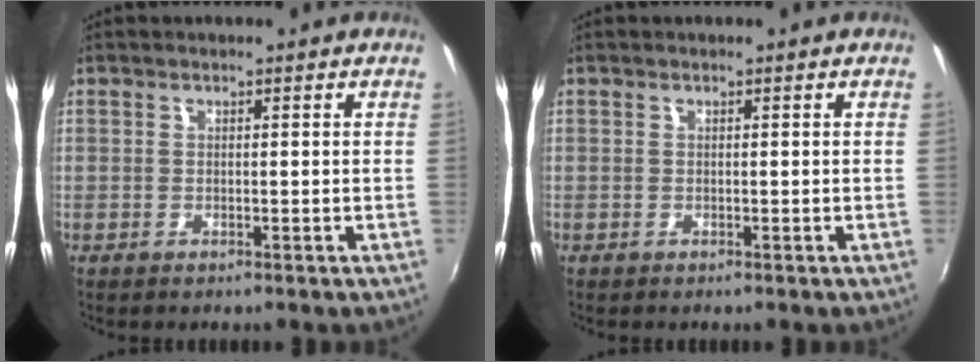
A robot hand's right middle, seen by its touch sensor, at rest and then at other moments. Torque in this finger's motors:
{"motor_torque": [0.02, -0.13, -0.15, -0.11]}